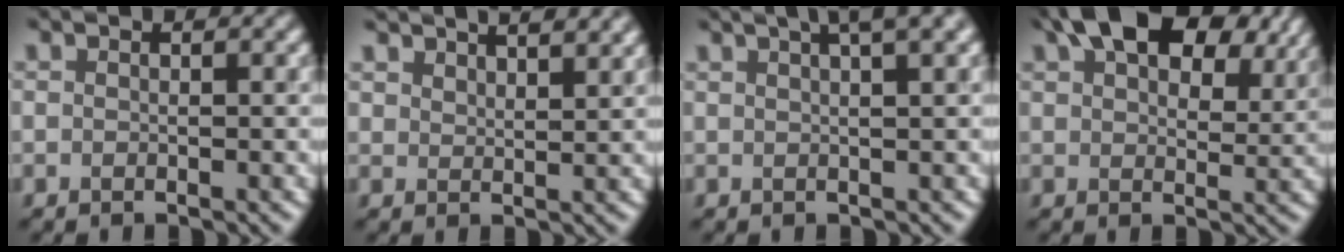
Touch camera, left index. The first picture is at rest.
{"total": 4.1, "force": [3.8, 0.9, 1.4], "torque": [-0.024, 0.010, 0.052]}
{"total": 5.8, "force": [3.8, 1.5, 4.1], "torque": [-0.037, 0.033, 0.029]}
{"total": 12.1, "force": [7.3, 6.0, 7.5], "torque": [-0.128, 0.023, 0.122]}